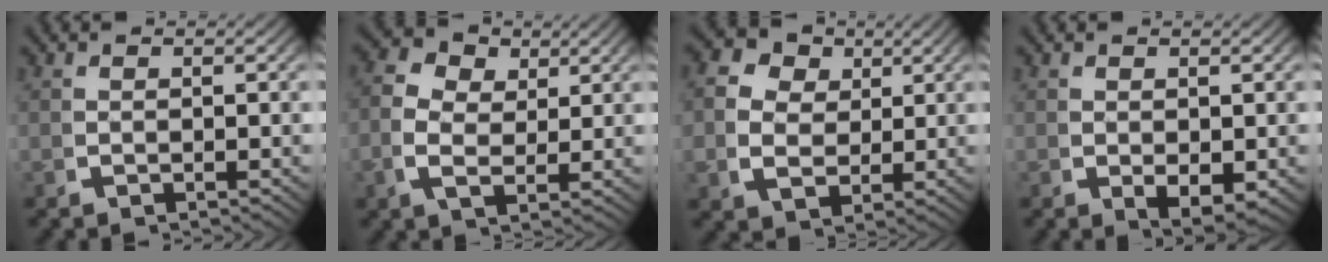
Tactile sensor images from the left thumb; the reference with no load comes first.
{"total": 5.2, "force": [1.4, 3.7, 3.3], "torque": [-0.076, -0.020, 0.027]}
{"total": 7.5, "force": [1.8, 6.2, 3.9], "torque": [-0.088, -0.022, 0.036]}
{"total": 2.7, "force": [-0.3, 1.7, 2.0], "torque": [-0.040, -0.019, 0.009]}